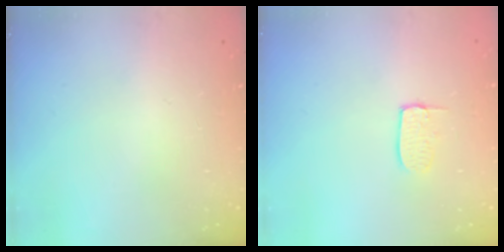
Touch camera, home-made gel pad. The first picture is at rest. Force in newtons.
{"total": 5.4, "press": 5.4, "slide": 0.3}